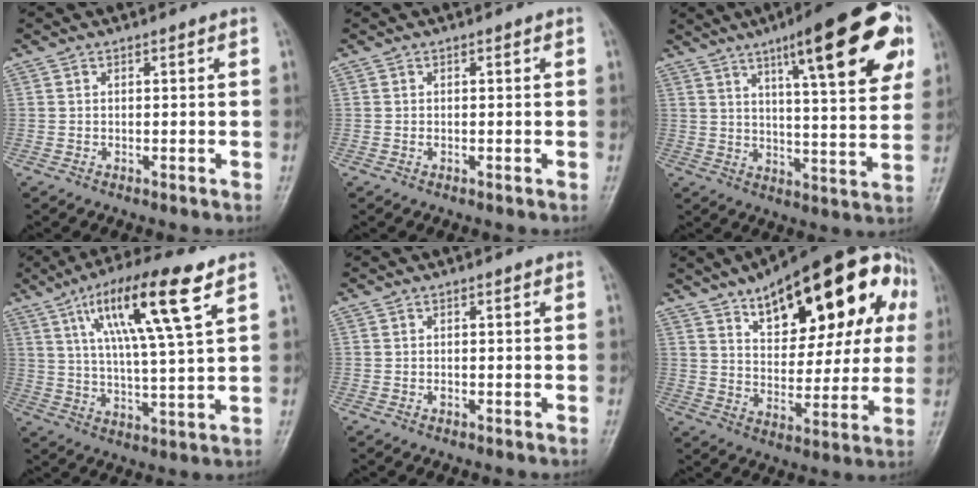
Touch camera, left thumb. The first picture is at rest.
{"total": 0.0}
{"total": 22.4, "force": [10.5, 5.3, 19.1], "torque": [-0.238, -0.017, 0.145]}
{"total": 16.4, "force": [7.8, 2.4, 14.2], "torque": [-0.250, -0.018, 0.135]}
{"total": 0.5, "force": [-0.3, 0.3, 0.3], "torque": [-0.002, 0.001, -0.006]}
{"total": 27.6, "force": [12.0, 12.0, 21.7], "torque": [-0.271, 0.000, 0.173]}